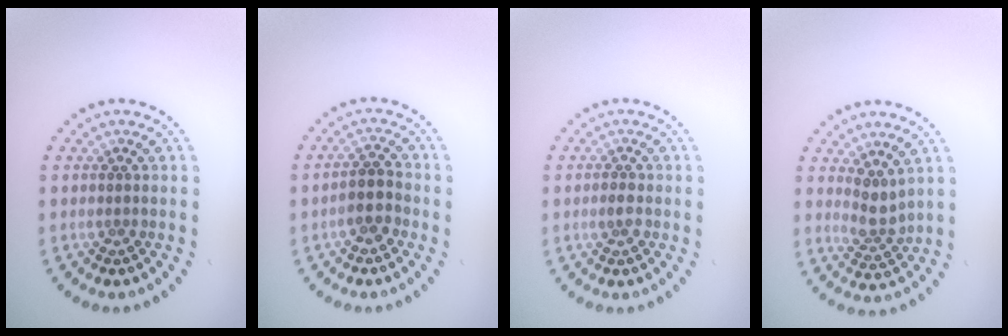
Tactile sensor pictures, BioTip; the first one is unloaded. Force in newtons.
{"total": 2.5, "press": 2.2, "slide": 1.0}
{"total": 1.2, "press": 1.2, "slide": 0.2}
{"total": 2.3, "press": 1.7, "slide": 1.6}